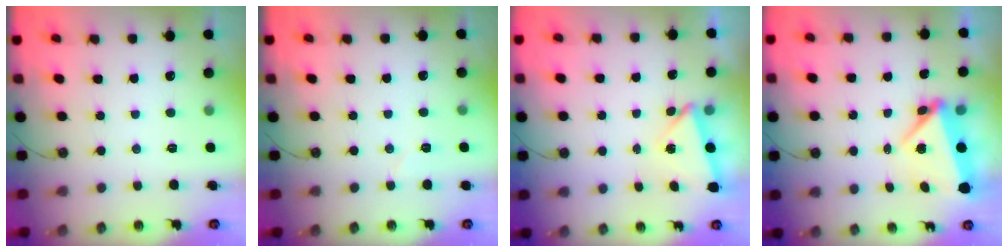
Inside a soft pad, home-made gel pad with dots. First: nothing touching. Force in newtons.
{"total": 4.6, "press": 4.1, "slide": 2.0}
{"total": 2.9, "press": 2.6, "slide": 1.2}
{"total": 5.8, "press": 5.8, "slide": 0.3}